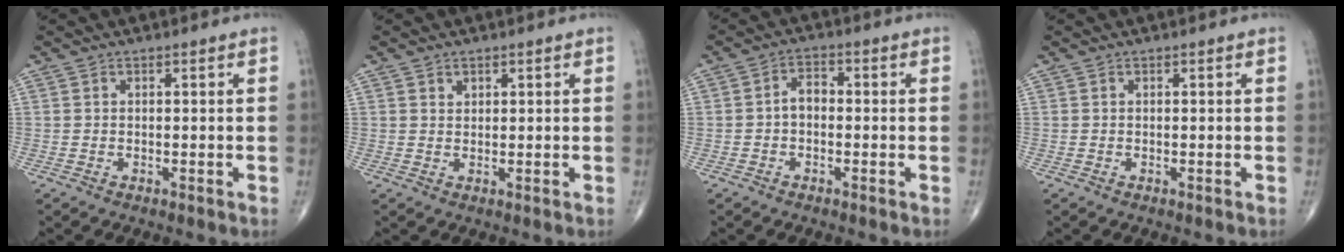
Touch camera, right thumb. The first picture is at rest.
{"total": 1.3, "force": [0.8, 1.0, 0.4], "torque": [0.003, -0.005, 0.013]}
{"total": 3.4, "force": [-0.6, 2.3, 2.5], "torque": [-0.034, 0.018, -0.019]}
{"total": 0.0}